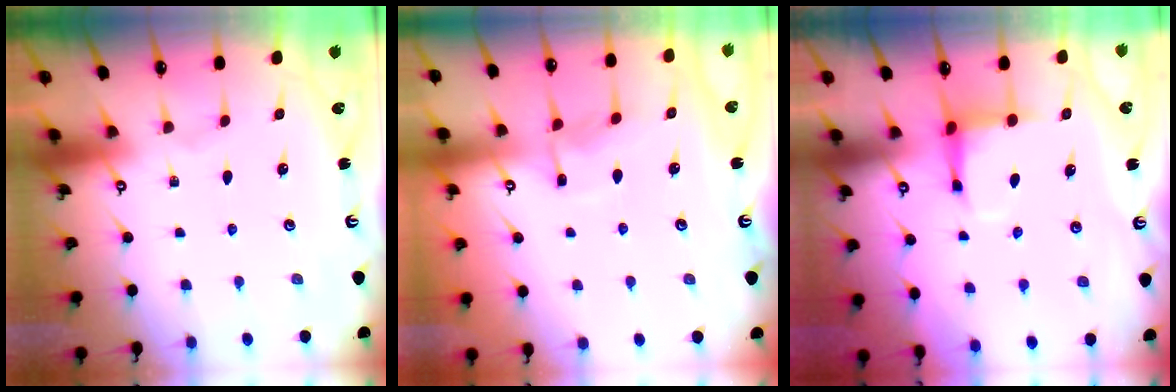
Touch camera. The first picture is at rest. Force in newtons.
{"total": 6.1, "press": 6.0, "slide": 0.7}
{"total": 4.9, "press": 4.8, "slide": 0.9}